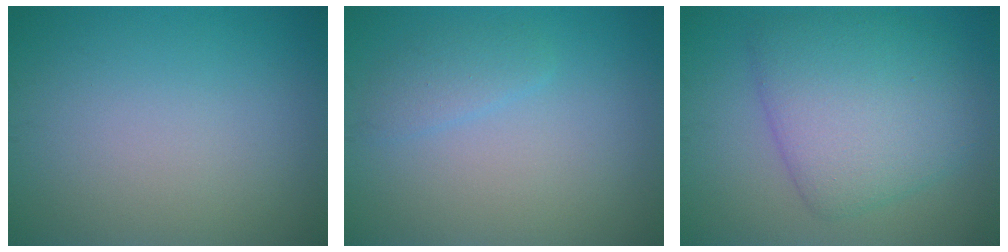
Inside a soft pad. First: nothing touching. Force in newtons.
{"total": 1.5, "press": 1.5, "slide": 0.1}
{"total": 7.1, "press": 7.1, "slide": 0.2}